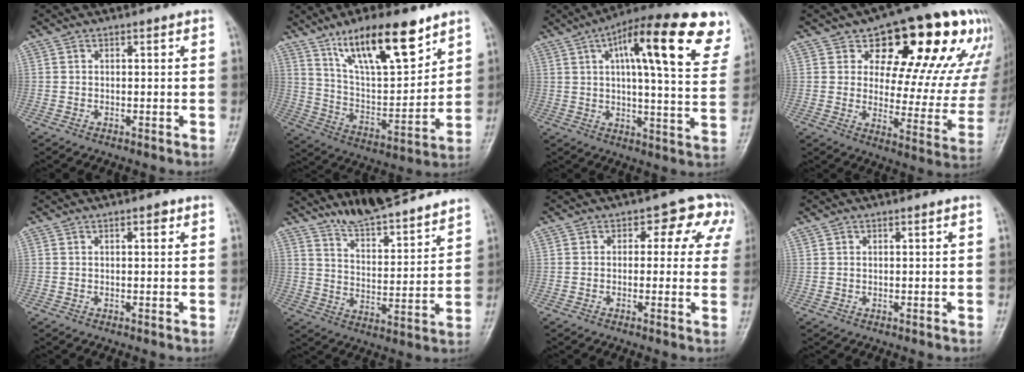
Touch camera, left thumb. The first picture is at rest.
{"total": 18.3, "force": [11.6, 5.9, 12.8], "torque": [-0.181, -0.056, 0.214]}
{"total": 23.1, "force": [10.6, 6.4, 19.5], "torque": [-0.256, -0.001, 0.146]}
{"total": 23.5, "force": [11.5, 10.7, 17.4], "torque": [-0.182, -0.018, 0.164]}
{"total": 1.4, "force": [0.7, 0.6, 1.1], "torque": [-0.012, 0.001, 0.007]}
{"total": 14.6, "force": [13.1, 2.3, 6.0], "torque": [-0.072, -0.075, 0.214]}
{"total": 8.0, "force": [2.8, 5.3, 5.3], "torque": [-0.003, 0.010, 0.022]}
{"total": 0.5, "force": [0.4, 0.3, 0.2], "torque": [-0.004, 0.001, 0.010]}